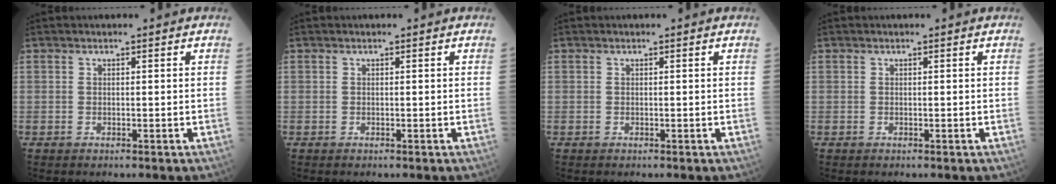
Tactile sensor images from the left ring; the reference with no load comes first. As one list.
[{"total": 0.0}, {"total": 0.0}, {"total": 0.0}]